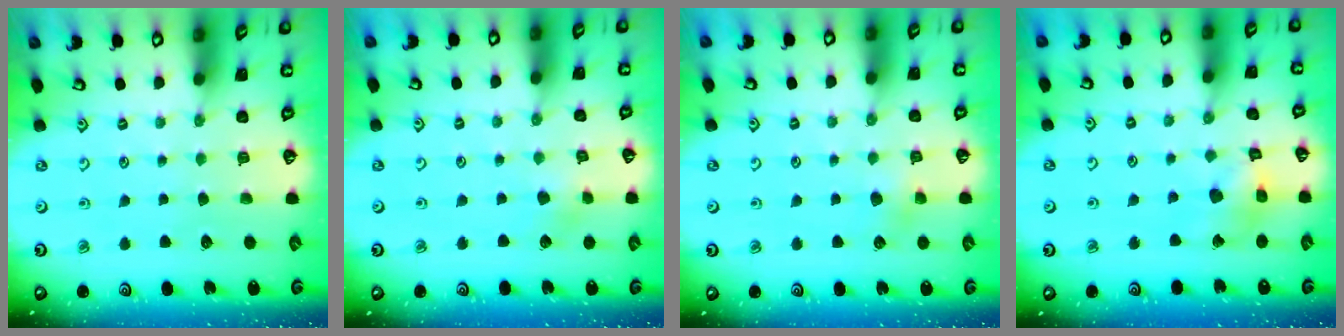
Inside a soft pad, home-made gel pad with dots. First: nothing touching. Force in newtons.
{"total": 3.0, "press": 3.0, "slide": 0.4}
{"total": 5.0, "press": 5.0, "slide": 0.3}
{"total": 12.0, "press": 11.9, "slide": 1.4}